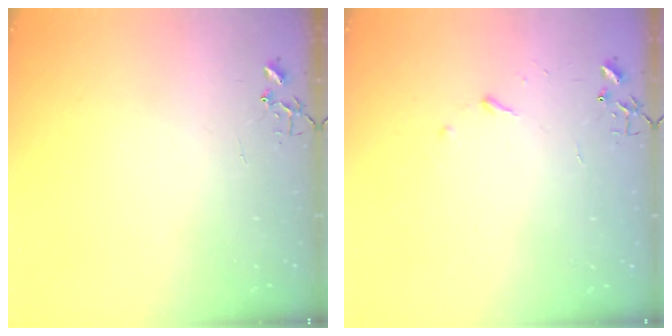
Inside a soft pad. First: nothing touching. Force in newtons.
{"total": 3.4, "press": 3.3, "slide": 0.6}